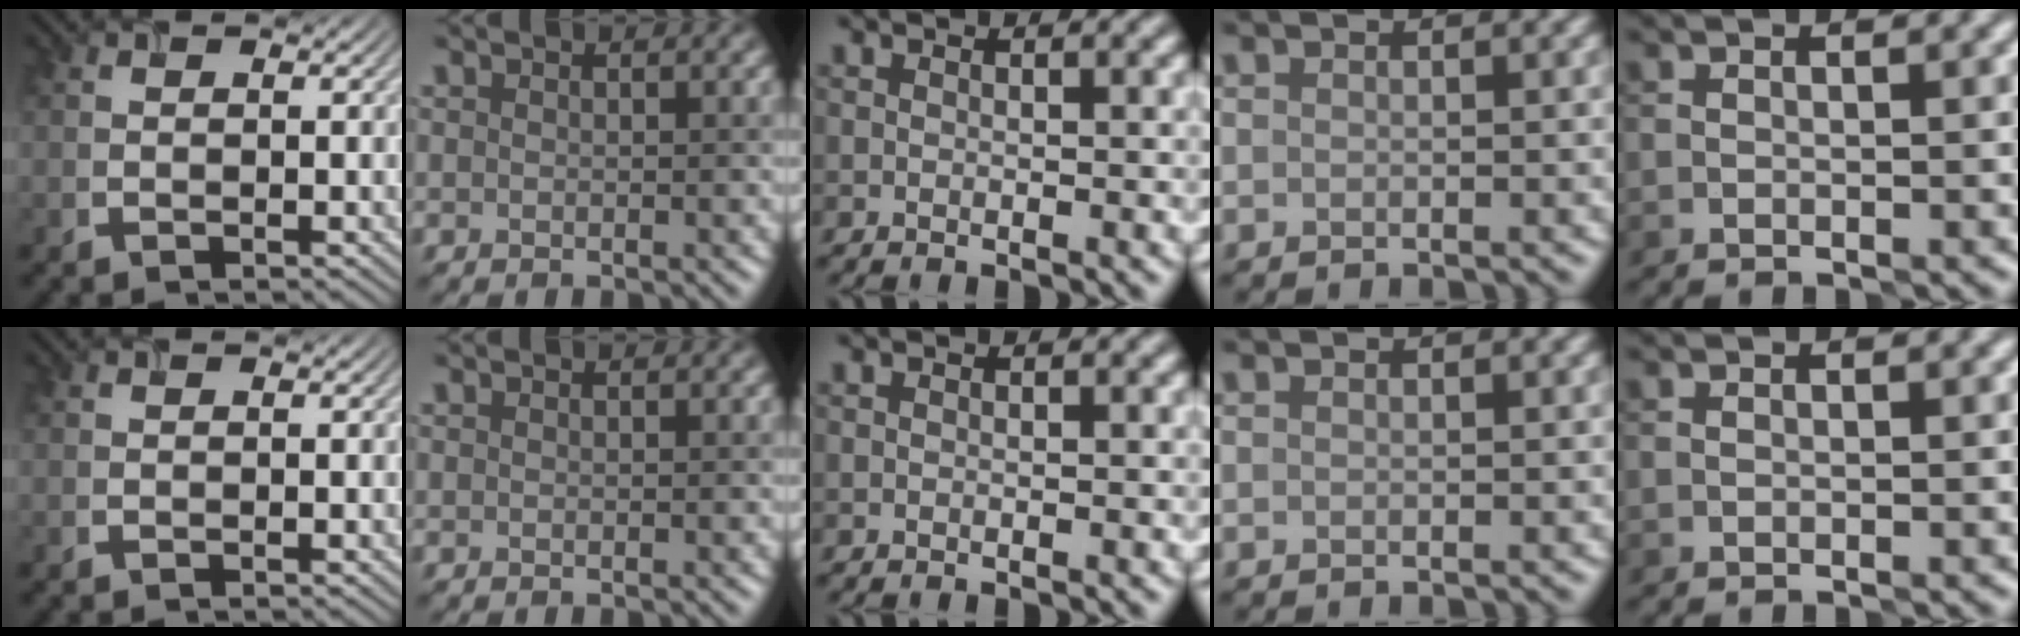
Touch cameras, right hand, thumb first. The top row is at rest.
{}